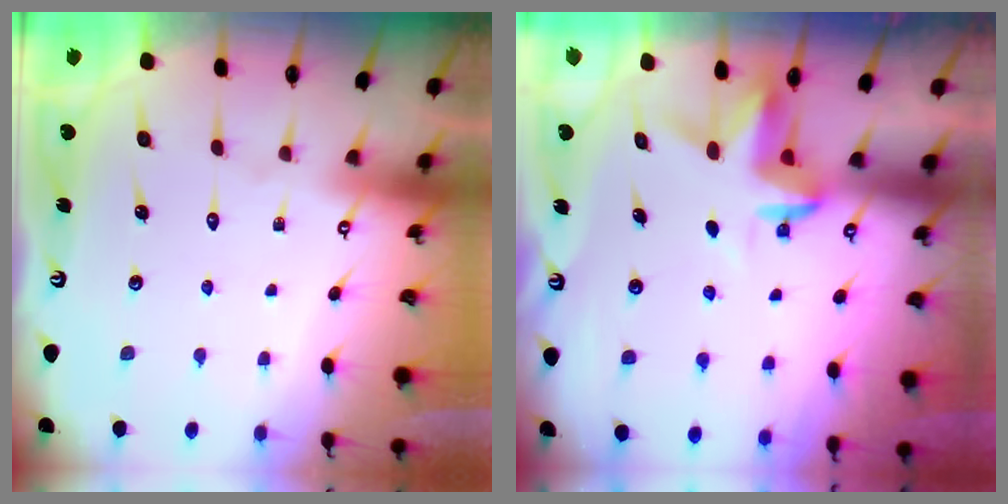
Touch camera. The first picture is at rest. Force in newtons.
{"total": 3.6, "press": 3.6, "slide": 0.2}